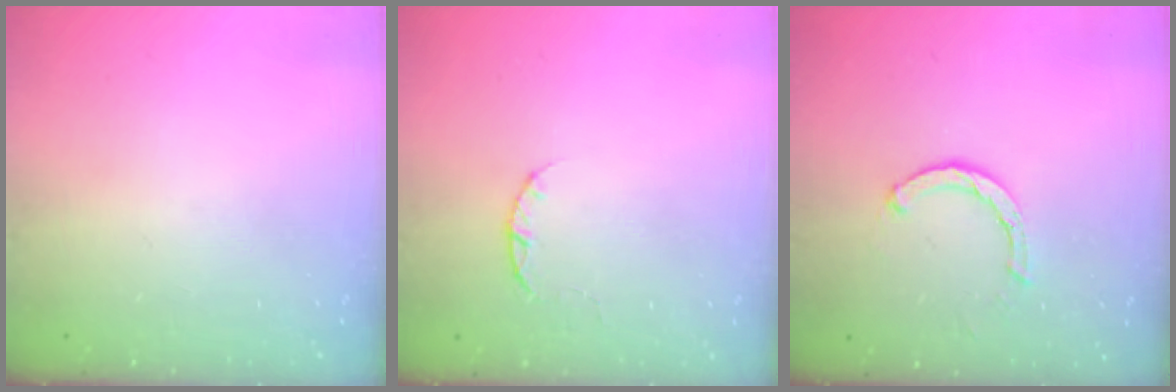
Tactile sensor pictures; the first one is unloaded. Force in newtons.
{"total": 2.5, "press": 2.4, "slide": 0.4}
{"total": 2.1, "press": 2.1, "slide": 0.1}